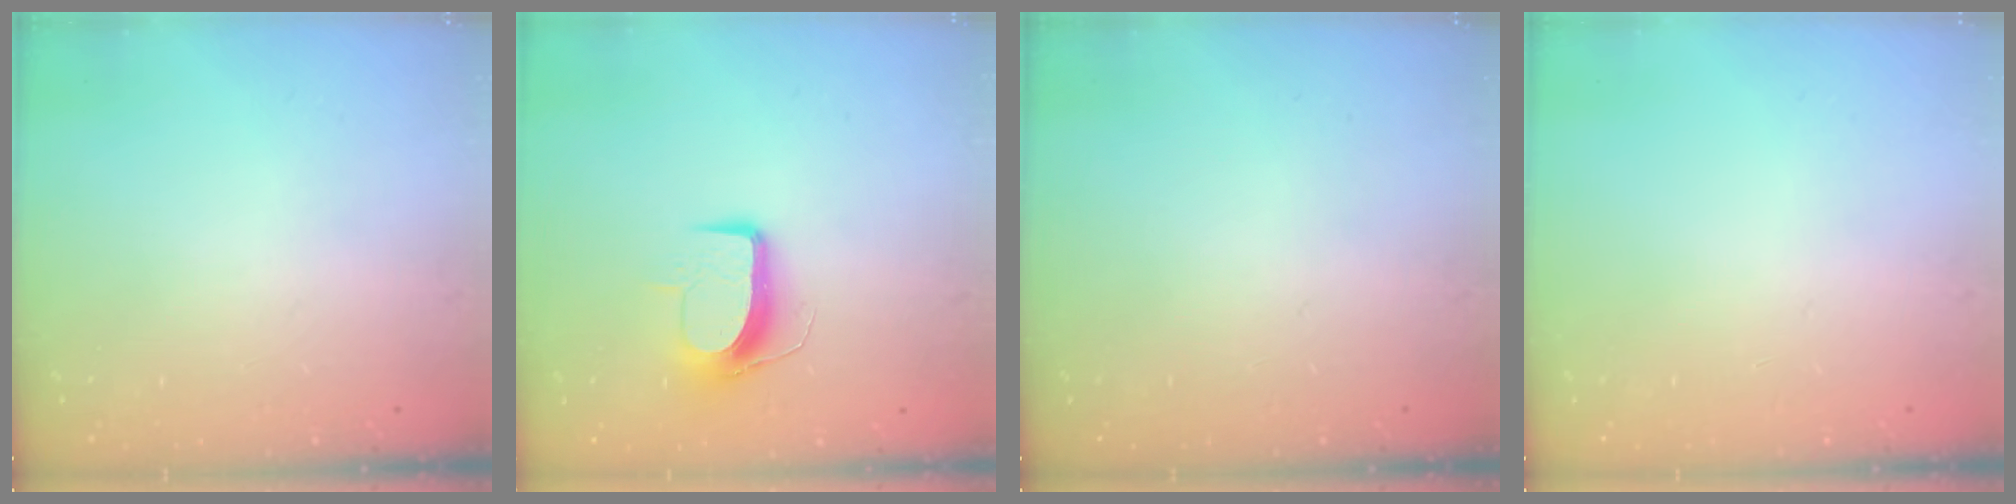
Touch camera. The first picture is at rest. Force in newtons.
{"total": 9.9, "press": 9.9, "slide": 0.3}
{"total": 0.0}
{"total": 0.0}